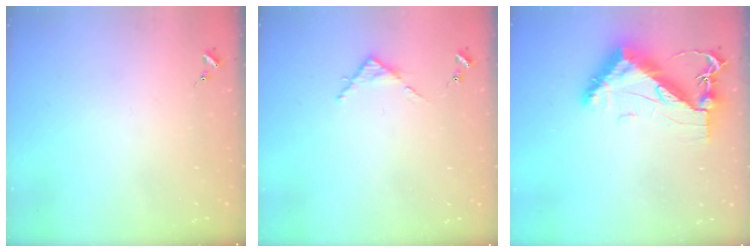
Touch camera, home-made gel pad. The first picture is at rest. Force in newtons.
{"total": 3.6, "press": 3.6, "slide": 0.3}
{"total": 11.3, "press": 11.3, "slide": 1.1}